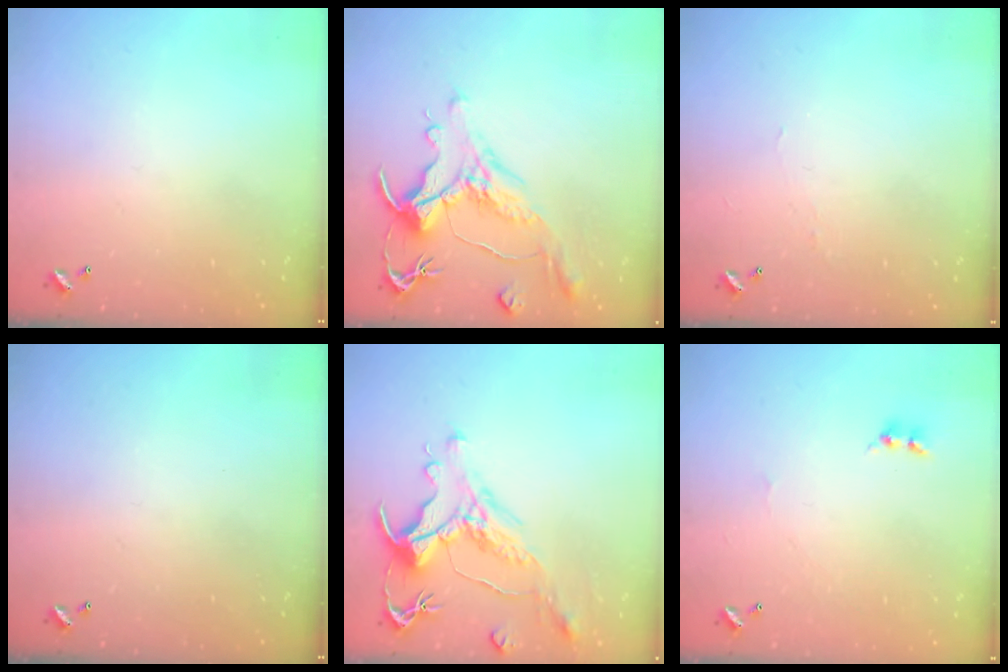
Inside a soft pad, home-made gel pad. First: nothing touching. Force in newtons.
{"total": 1.5, "press": 0.4, "slide": 1.5}
{"total": 1.2, "press": 1.1, "slide": 0.3}
{"total": 0.0}
{"total": 1.4, "press": 0.2, "slide": 1.4}
{"total": 1.7, "press": 1.6, "slide": 0.5}